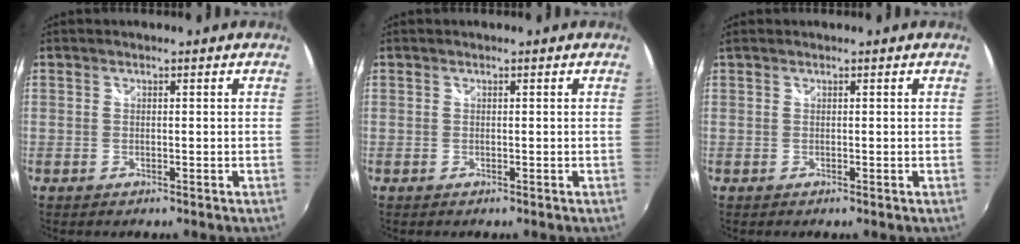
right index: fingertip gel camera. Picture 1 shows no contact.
{"total": 0.0}
{"total": 0.6, "force": [0.4, 0.3, 0.3], "torque": [-0.007, 0.003, 0.006]}